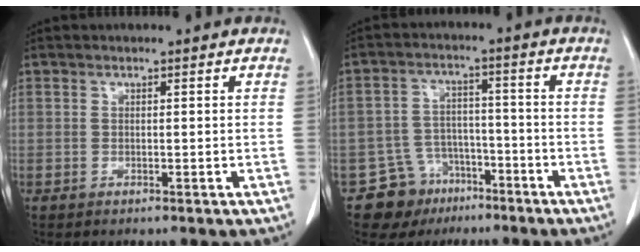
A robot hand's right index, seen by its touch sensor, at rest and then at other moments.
{"total": 7.8, "force": [-4.8, 6.1, 0.7], "torque": [-0.013, 0.023, -0.068]}